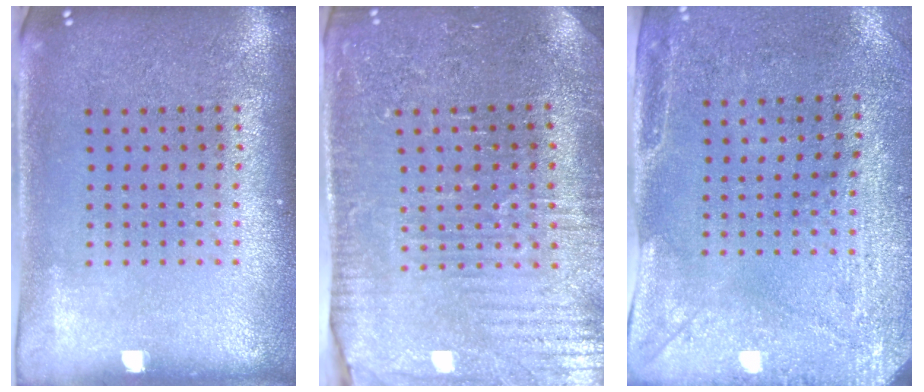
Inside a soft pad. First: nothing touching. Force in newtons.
{"total": 3.4, "press": 3.4, "slide": 0.2}
{"total": 2.9, "press": 2.3, "slide": 1.8}